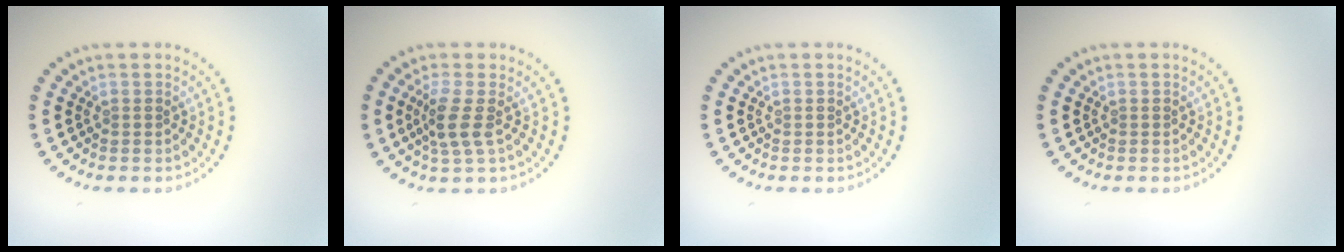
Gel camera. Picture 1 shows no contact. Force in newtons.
{"total": 2.7, "press": 2.1, "slide": 1.6}
{"total": 0.0}
{"total": 0.0}